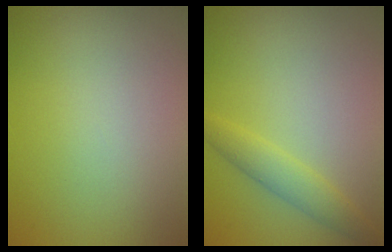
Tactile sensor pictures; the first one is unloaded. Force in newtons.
{"total": 2.3, "press": 2.3, "slide": 0.1}